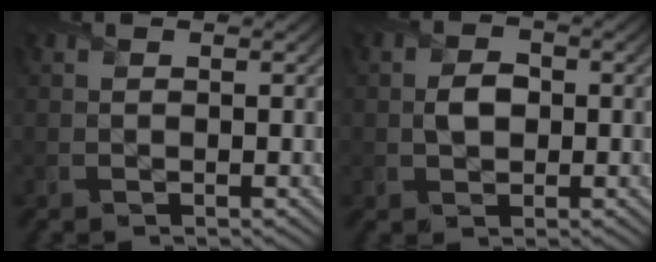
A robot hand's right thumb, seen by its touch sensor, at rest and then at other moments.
{"total": 2.6, "force": [-0.1, 2.0, 1.6], "torque": [-0.032, -0.005, -0.002]}